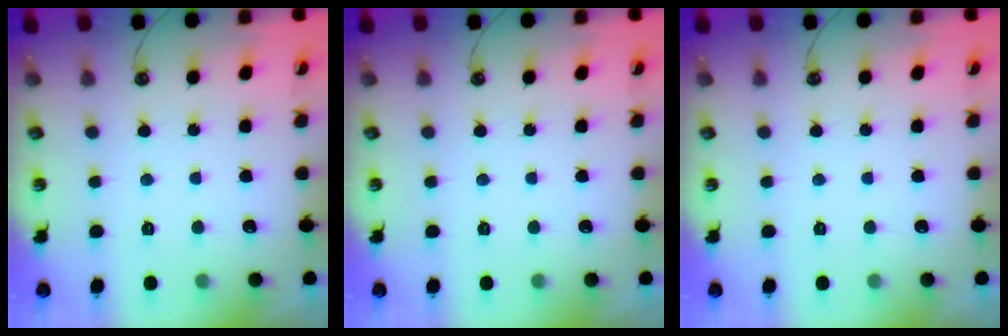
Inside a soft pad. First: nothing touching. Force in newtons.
{"total": 0.0}
{"total": 0.0}